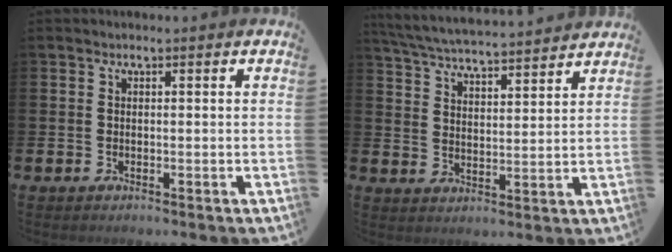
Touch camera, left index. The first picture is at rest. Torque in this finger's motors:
{"motor_torque": [-0.04, -2.08, 0.71, 0.21]}